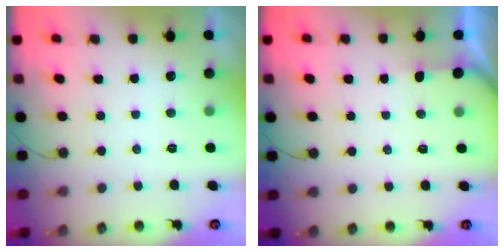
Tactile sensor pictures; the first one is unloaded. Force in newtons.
{"total": 1.9, "press": 1.9, "slide": 0.2}